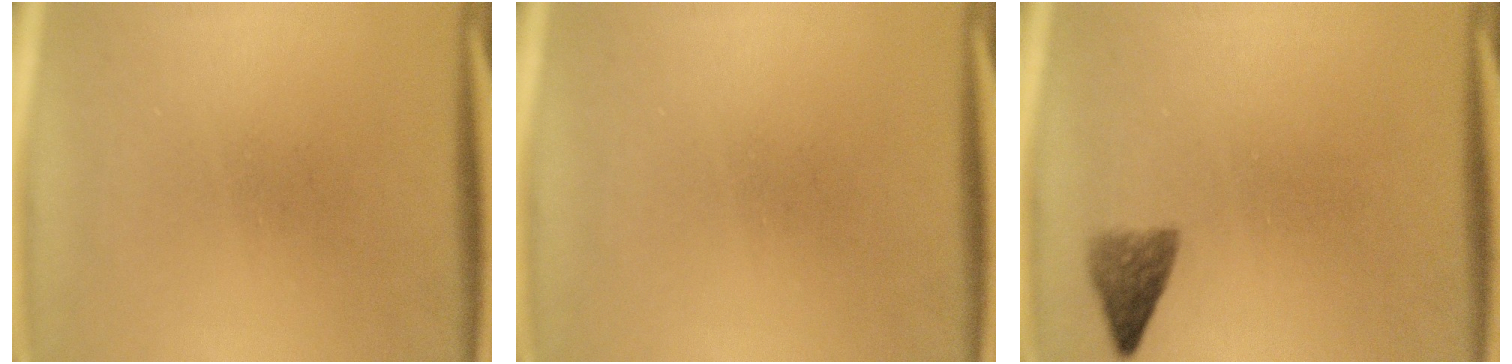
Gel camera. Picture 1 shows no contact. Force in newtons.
{"total": 0.0}
{"total": 2.6}